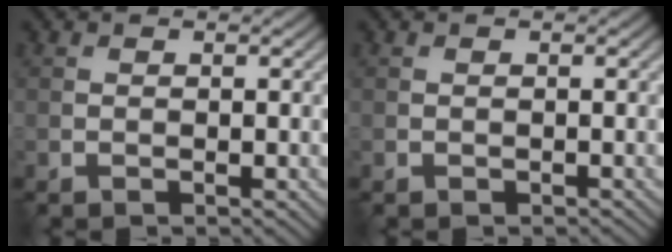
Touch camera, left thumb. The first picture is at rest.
{"total": 0.0}